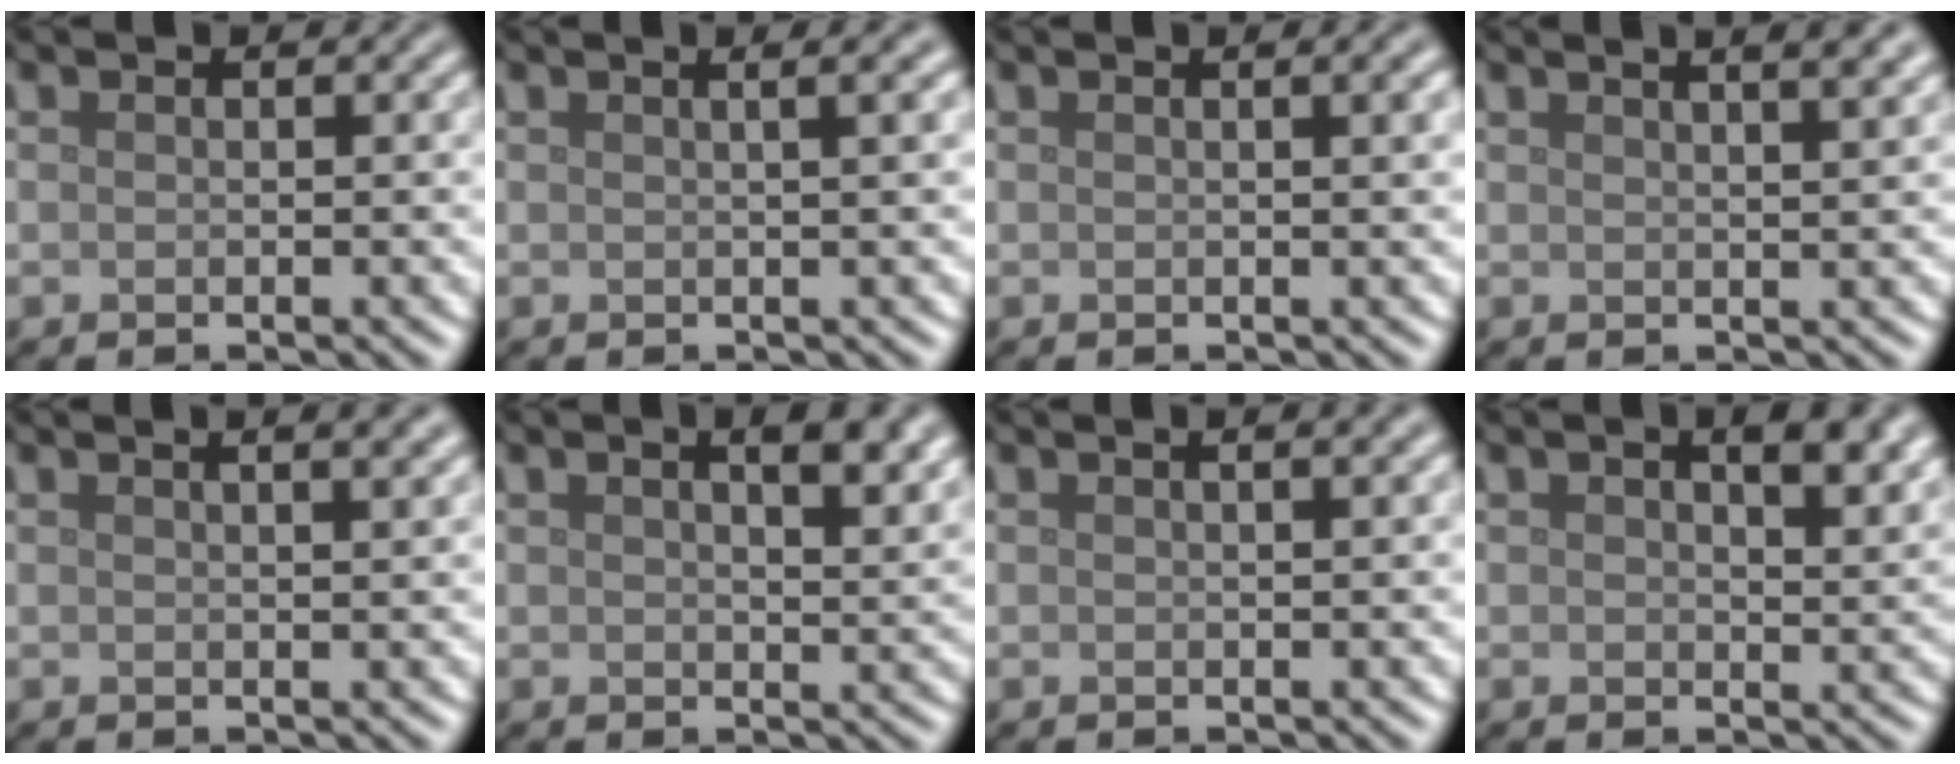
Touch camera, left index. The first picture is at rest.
{"total": 4.4, "force": [1.8, 2.0, 3.5], "torque": [-0.015, 0.025, -0.013]}
{"total": 3.0, "force": [1.0, 1.0, 2.6], "torque": [-0.019, 0.006, 0.009]}
{"total": 7.2, "force": [4.4, 3.1, 4.7], "torque": [-0.020, 0.053, 0.024]}
{"total": 5.2, "force": [3.1, 2.3, 3.5], "torque": [-0.008, 0.038, 0.006]}
{"total": 4.1, "force": [2.1, 1.3, 3.2], "torque": [-0.043, 0.005, 0.028]}
{"total": 3.4, "force": [1.7, 1.5, 2.5], "torque": [-0.008, 0.011, -0.006]}
{"total": 3.7, "force": [1.8, 1.4, 2.9], "torque": [-0.042, 0.000, 0.030]}